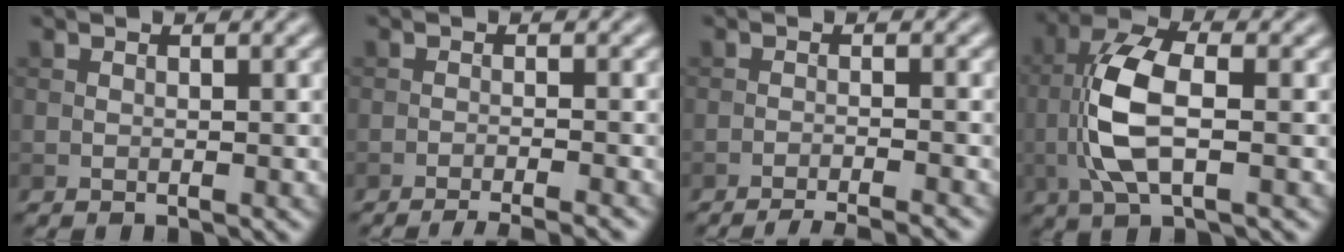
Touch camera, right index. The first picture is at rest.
{"total": 4.4, "force": [-3.7, 0.7, 2.3], "torque": [-0.026, -0.001, -0.058]}
{"total": 5.4, "force": [-4.8, 0.9, 2.3], "torque": [-0.025, 0.000, -0.069]}
{"total": 6.8, "force": [-0.8, 2.8, 6.1], "torque": [-0.138, 0.010, -0.018]}